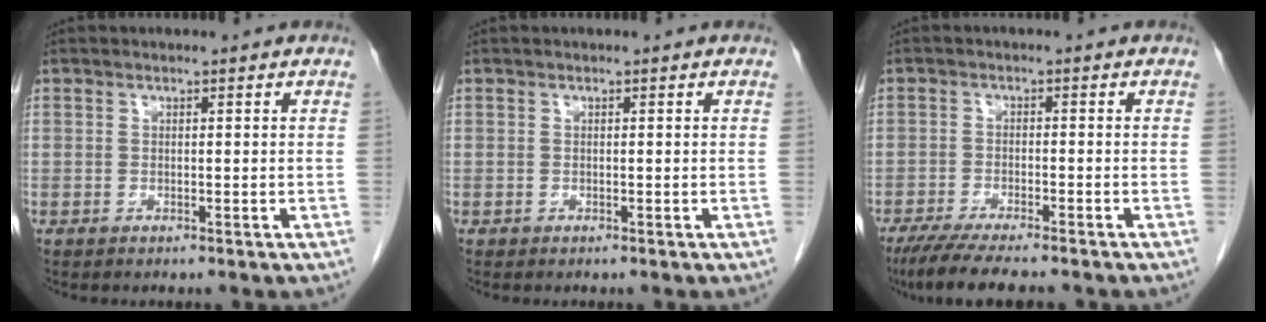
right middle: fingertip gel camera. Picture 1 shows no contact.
{"total": 0.0}
{"total": 9.8, "force": [-8.1, 1.1, 5.4], "torque": [-0.084, -0.022, -0.126]}